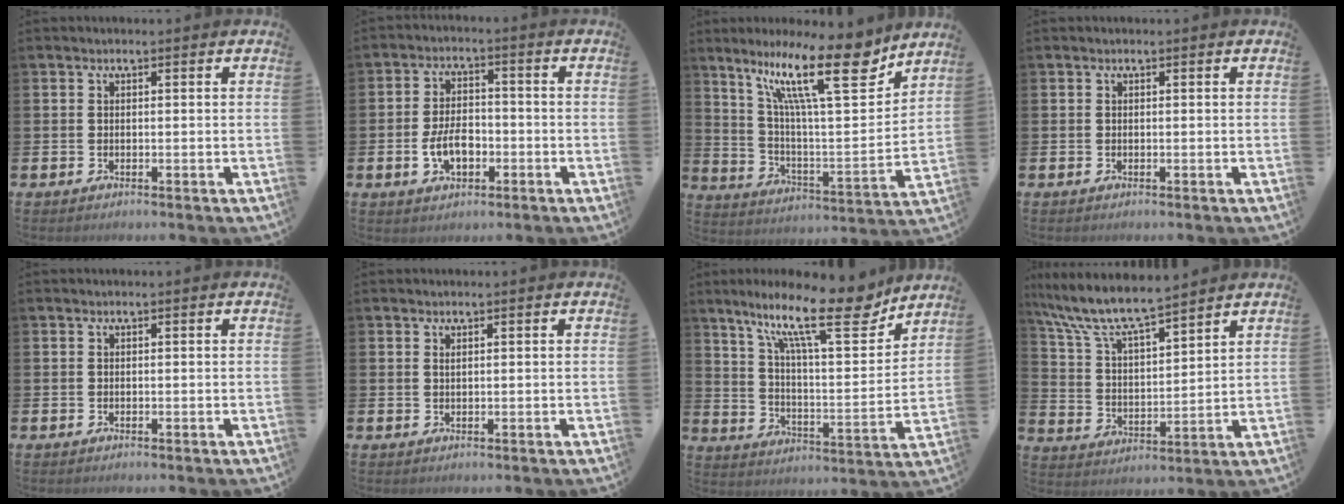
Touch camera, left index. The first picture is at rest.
{"total": 5.1, "force": [-1.5, 3.0, 3.9], "torque": [-0.055, 0.003, -0.029]}
{"total": 17.7, "force": [11.5, 4.4, 12.8], "torque": [-0.243, -0.048, 0.187]}
{"total": 0.0}
{"total": 0.0}
{"total": 0.6, "force": [0.4, 0.0, 0.4], "torque": [-0.008, -0.001, 0.009]}
{"total": 16.5, "force": [11.7, 4.3, 10.9], "torque": [-0.202, -0.054, 0.192]}
{"total": 8.8, "force": [8.1, 1.3, 3.2], "torque": [-0.101, -0.049, 0.143]}